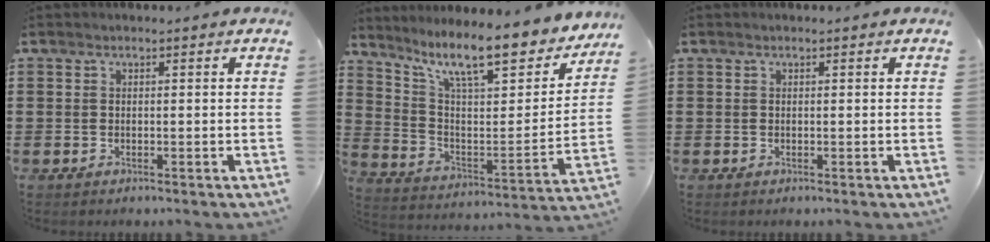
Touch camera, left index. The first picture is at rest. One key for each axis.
{"total": 11.9, "fx": 9.2, "fy": 2.3, "fz": 7.2, "tx": -0.151, "ty": -0.061, "tz": 0.151}
{"total": 0.0}